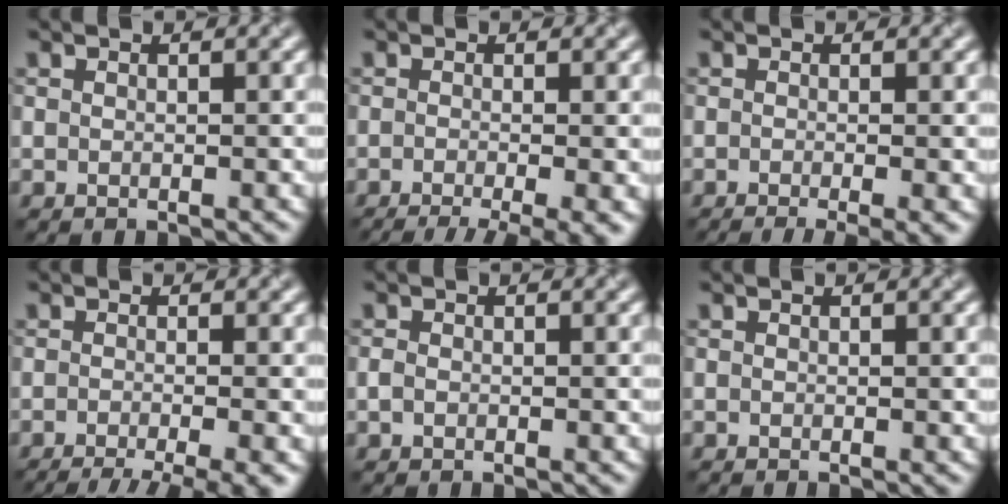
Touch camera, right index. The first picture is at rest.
{"total": 6.7, "force": [-3.4, 2.0, 5.4], "torque": [-0.053, -0.009, -0.047]}
{"total": 4.2, "force": [-1.7, 1.4, 3.6], "torque": [-0.036, -0.013, -0.021]}
{"total": 7.2, "force": [-4.3, 1.9, 5.4], "torque": [-0.057, -0.016, -0.061]}
{"total": 0.7, "force": [-0.2, 0.5, 0.4], "torque": [-0.008, -0.001, -0.006]}
{"total": 0.0}